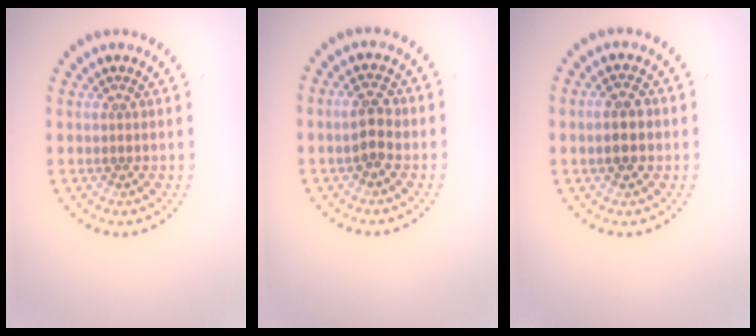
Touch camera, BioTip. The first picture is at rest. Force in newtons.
{"total": 2.4, "press": 2.4, "slide": 0.2}
{"total": 2.6, "press": 2.6, "slide": 0.1}